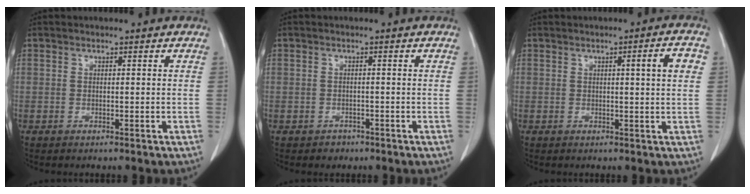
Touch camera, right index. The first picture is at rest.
{"total": 1.6, "force": [-1.0, 1.2, -0.1], "torque": [-0.001, 0.005, -0.016]}
{"total": 4.1, "force": [1.0, -0.2, 4.0], "torque": [-0.053, 0.003, 0.013]}